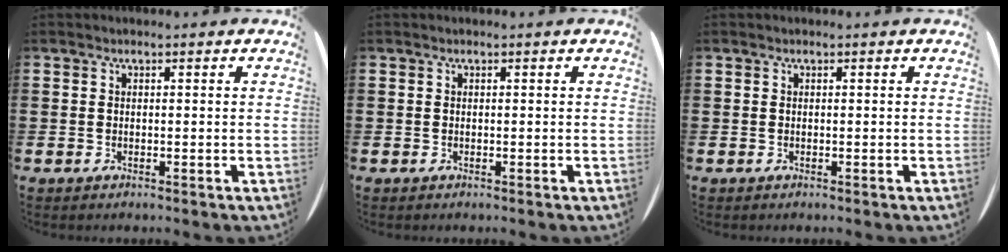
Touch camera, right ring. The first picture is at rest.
{"total": 0.0}
{"total": 0.0}